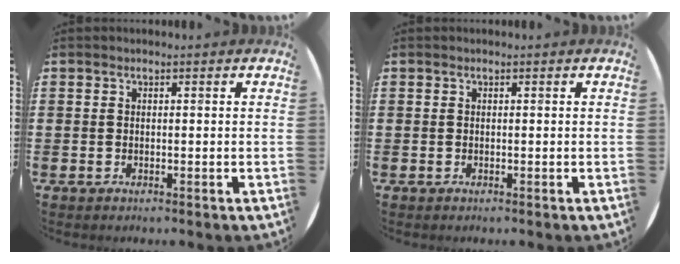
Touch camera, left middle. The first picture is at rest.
{"total": 0.0}